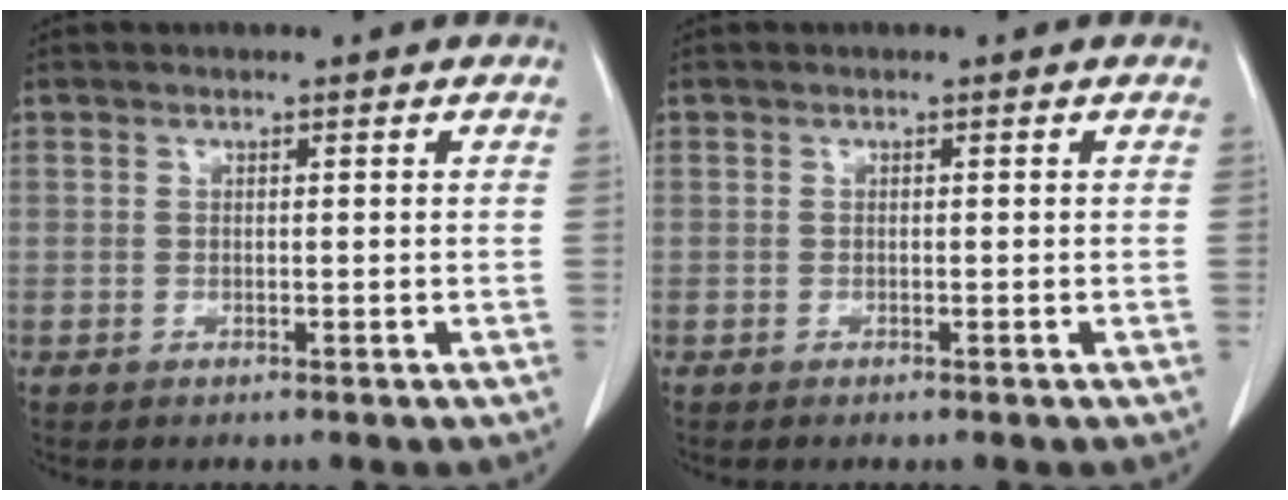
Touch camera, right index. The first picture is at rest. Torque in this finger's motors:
{"motor_torque": [-0.07, -0.13, -0.05, -0.03]}